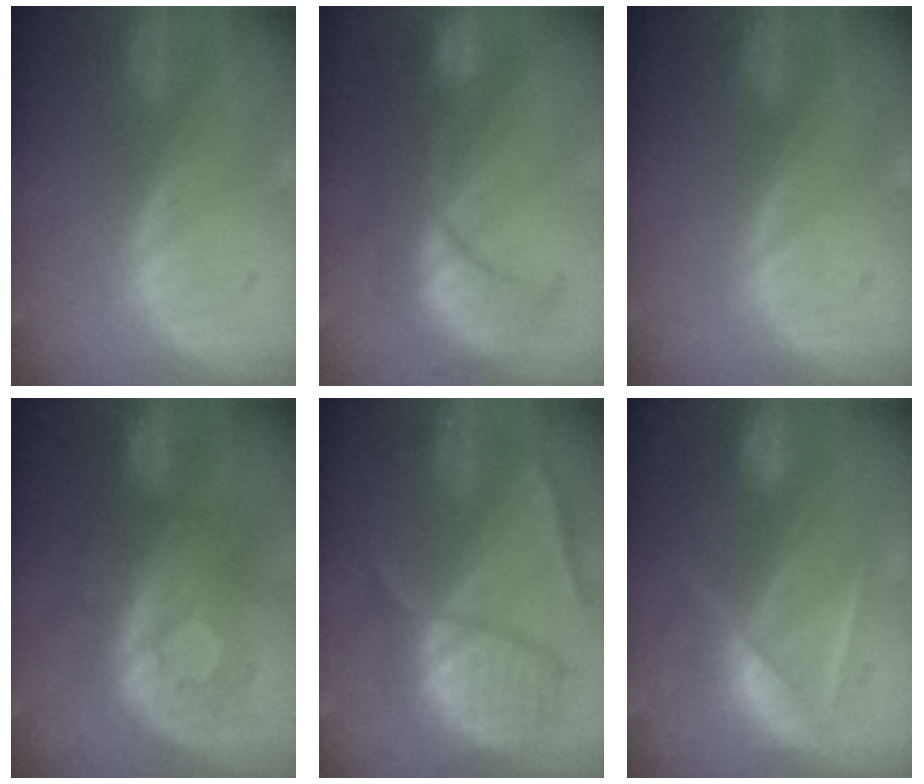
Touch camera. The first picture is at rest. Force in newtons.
{"total": 9.5, "press": 8.9, "slide": 3.3}
{"total": 0.0}
{"total": 8.6, "press": 8.4, "slide": 1.4}
{"total": 7.9, "press": 7.9, "slide": 0.6}
{"total": 7.4, "press": 6.5, "slide": 3.5}